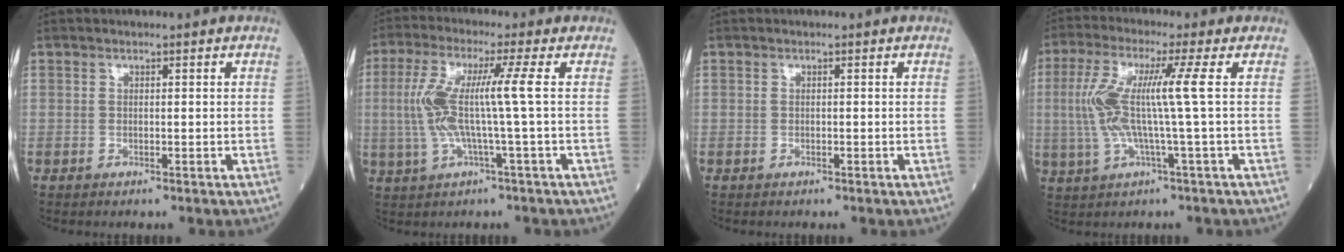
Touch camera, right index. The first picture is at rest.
{"total": 8.7, "force": [0.4, -0.9, 8.6], "torque": [-0.186, 0.013, 0.010]}
{"total": 0.0}
{"total": 9.3, "force": [0.8, -0.8, 9.2], "torque": [-0.201, 0.014, 0.016]}